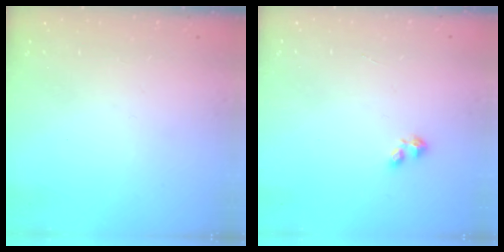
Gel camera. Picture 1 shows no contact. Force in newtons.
{"total": 1.5, "press": 1.5, "slide": 0.3}